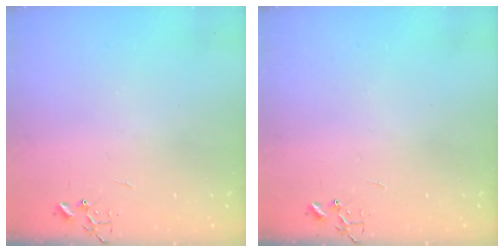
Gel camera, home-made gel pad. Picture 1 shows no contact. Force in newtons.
{"total": 0.0}